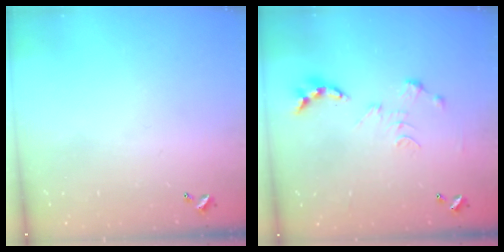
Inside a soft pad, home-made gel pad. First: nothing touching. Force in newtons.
{"total": 0.0}